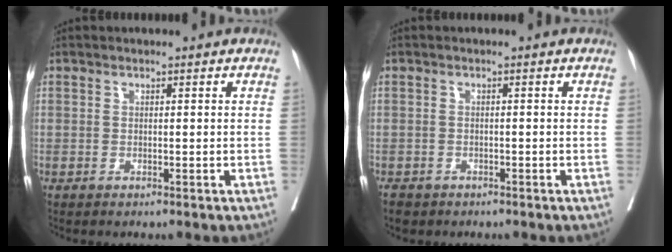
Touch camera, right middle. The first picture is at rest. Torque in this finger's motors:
{"motor_torque": [0.28, -0.40, -0.02, 0.03]}